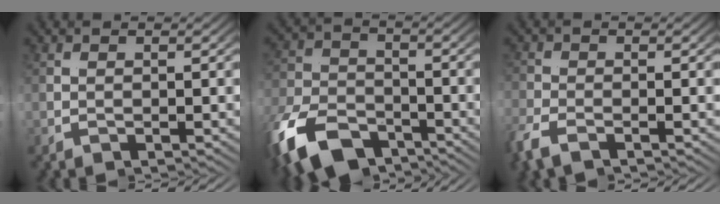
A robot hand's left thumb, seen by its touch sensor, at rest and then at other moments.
{"total": 9.2, "force": [-4.9, 5.8, 5.2], "torque": [-0.119, -0.030, -0.077]}
{"total": 2.1, "force": [-2.0, -0.2, -0.8], "torque": [-0.004, -0.004, -0.041]}